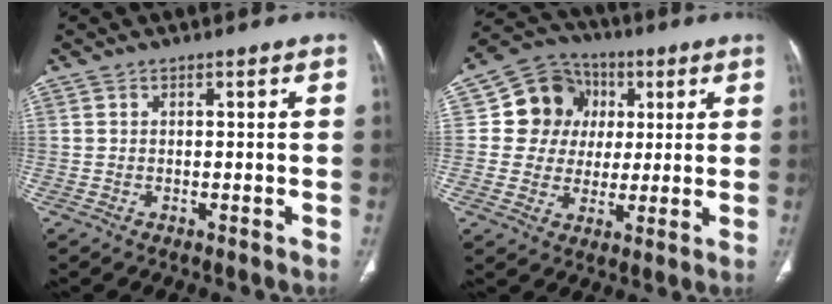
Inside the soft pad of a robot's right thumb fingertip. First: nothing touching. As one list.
[{"total": 12.2, "force": [2.5, 11.2, 4.1], "torque": [-0.027, 0.007, 0.039]}]